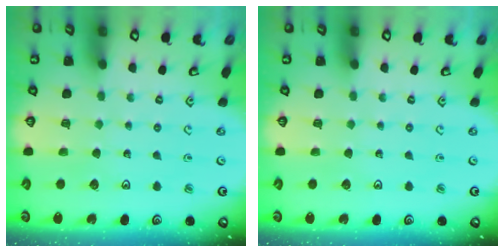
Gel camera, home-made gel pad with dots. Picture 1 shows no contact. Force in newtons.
{"total": 0.0}